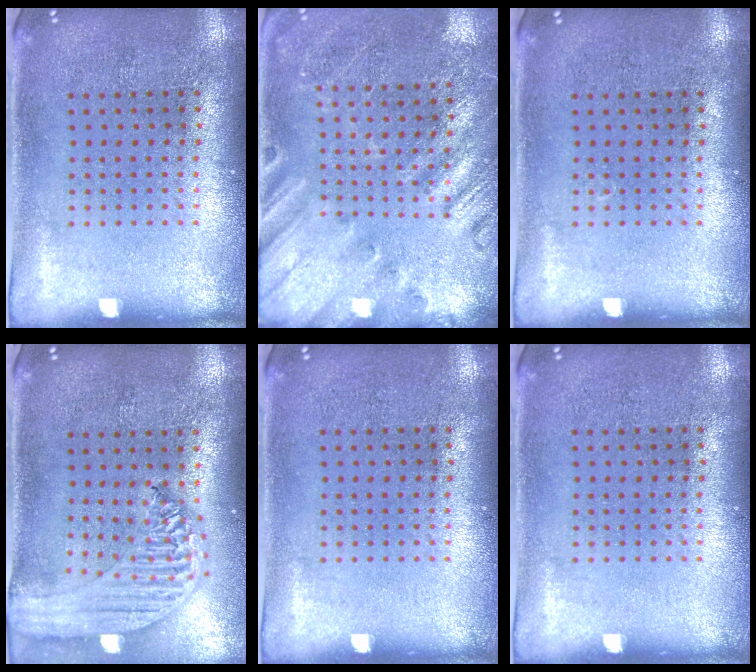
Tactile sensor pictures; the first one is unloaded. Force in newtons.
{"total": 2.3, "press": 2.1, "slide": 0.9}
{"total": 0.0}
{"total": 2.2, "press": 2.0, "slide": 1.0}
{"total": 0.0}
{"total": 0.0}